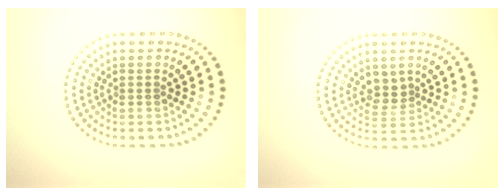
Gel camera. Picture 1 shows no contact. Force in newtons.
{"total": 1.9, "press": 1.4, "slide": 1.2}